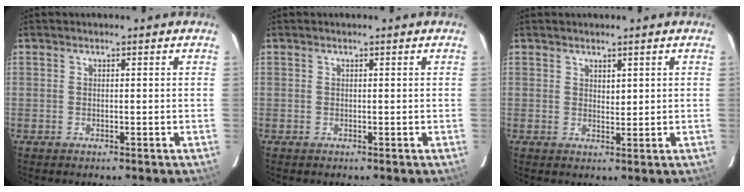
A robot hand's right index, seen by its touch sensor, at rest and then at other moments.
{"total": 0.0}
{"total": 1.3, "force": [0.7, 0.7, 0.9], "torque": [-0.013, -0.003, 0.015]}